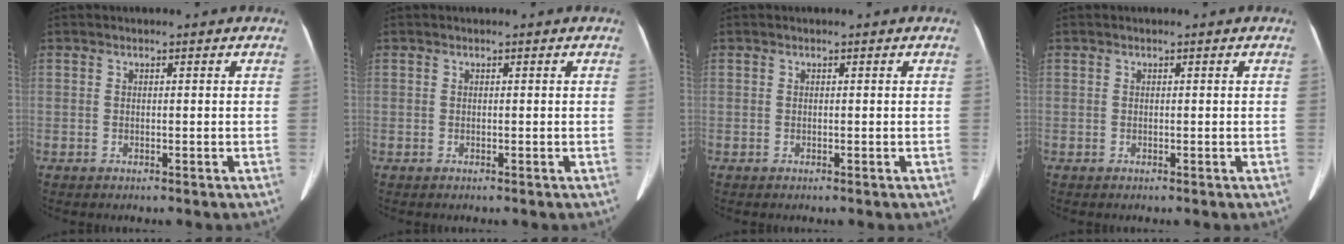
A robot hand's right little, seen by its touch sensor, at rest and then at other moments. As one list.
[{"total": 0.0}, {"total": 0.0}, {"total": 0.0}]